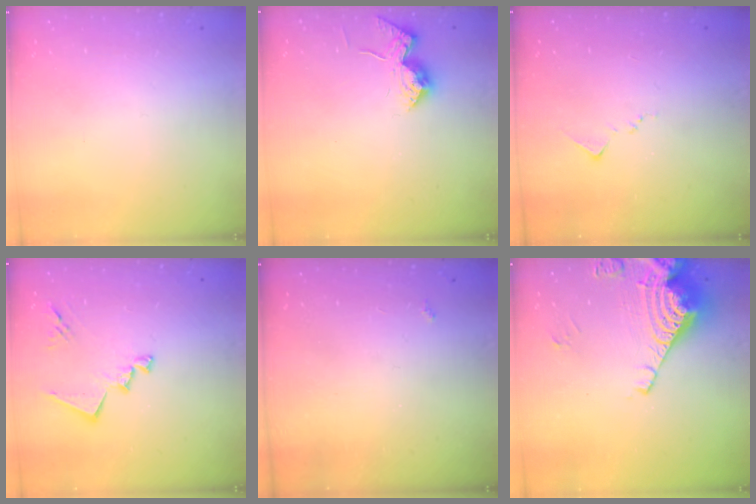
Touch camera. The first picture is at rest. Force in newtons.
{"total": 12.2, "press": 12.2, "slide": 0.5}
{"total": 7.0, "press": 7.0, "slide": 0.2}
{"total": 14.0, "press": 13.9, "slide": 0.9}
{"total": 2.1, "press": 2.0, "slide": 0.4}
{"total": 13.9, "press": 13.8, "slide": 1.7}